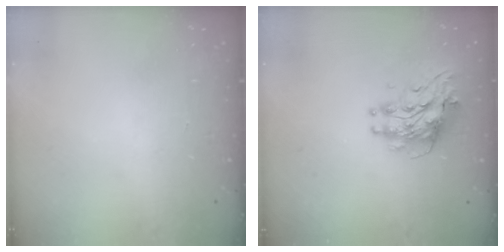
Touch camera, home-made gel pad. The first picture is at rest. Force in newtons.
{"total": 9.0, "press": 9.0, "slide": 0.9}